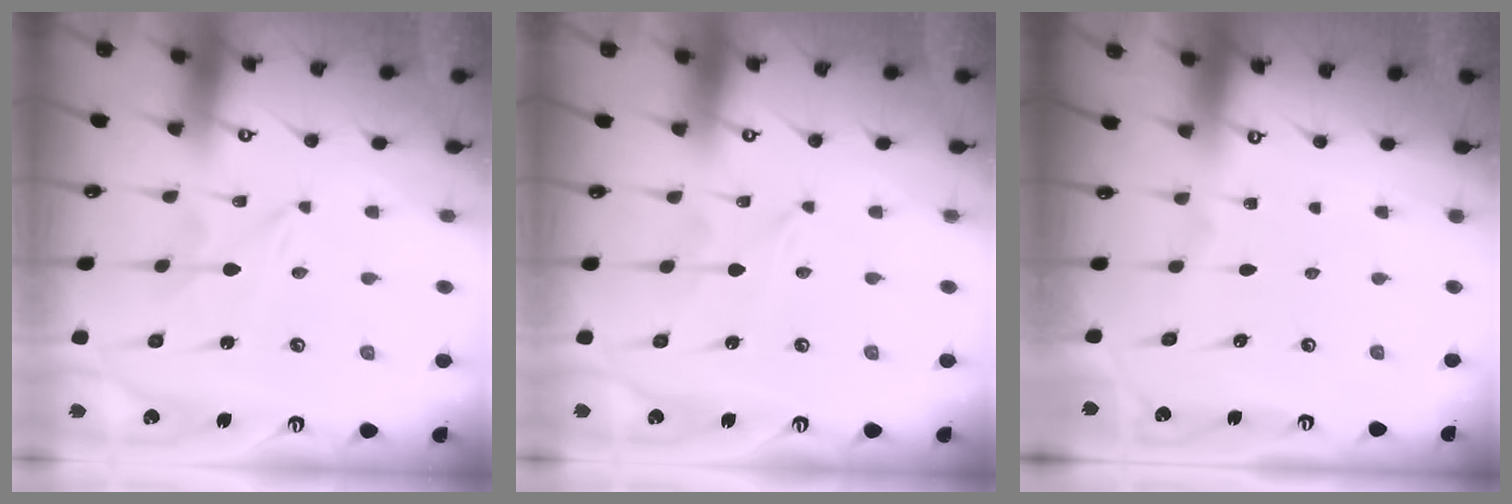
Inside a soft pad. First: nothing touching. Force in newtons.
{"total": 0.0}
{"total": 0.0}